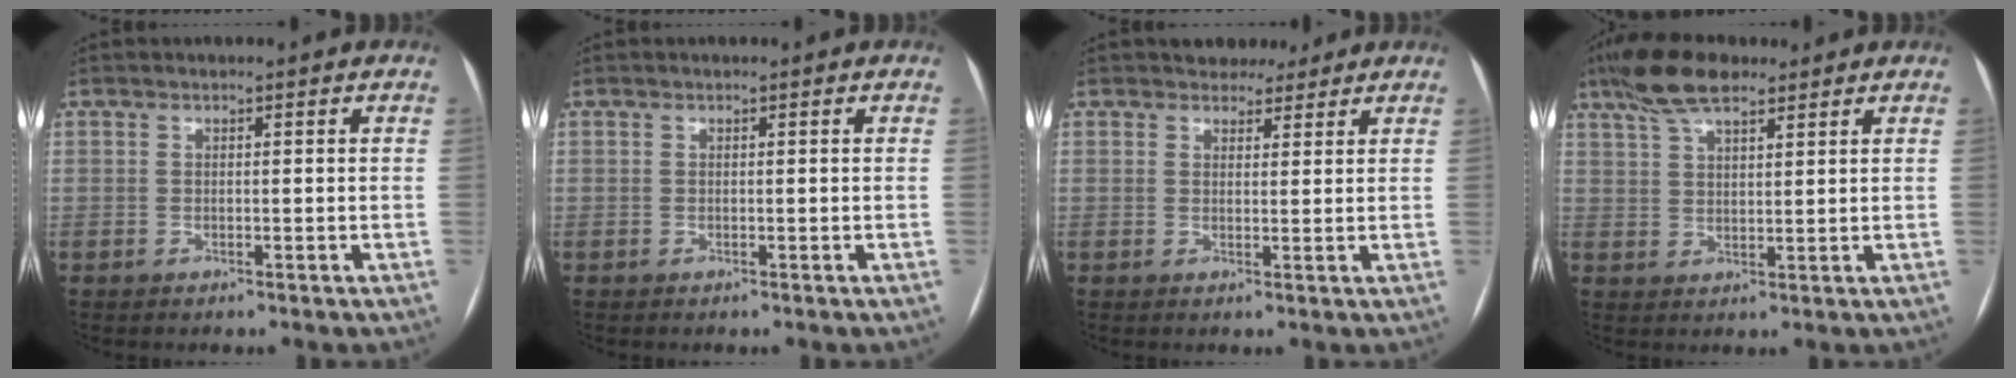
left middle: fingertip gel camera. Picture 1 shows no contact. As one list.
[{"total": 0.0}, {"total": 3.9, "force": [3.3, 1.8, 0.7], "torque": [-0.006, 0.004, 0.047]}, {"total": 8.5, "force": [6.3, 2.5, 5.2], "torque": [-0.106, 0.022, 0.114]}]